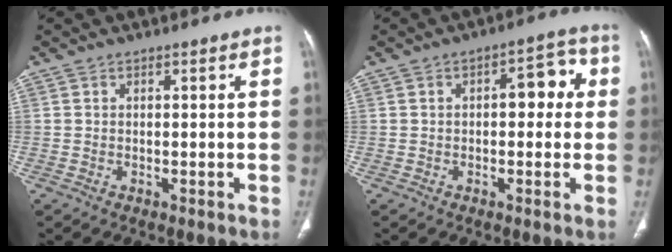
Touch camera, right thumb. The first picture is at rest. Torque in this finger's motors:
{"motor_torque": [0.98, 0.79, 0.85, 0.15, 0.01]}